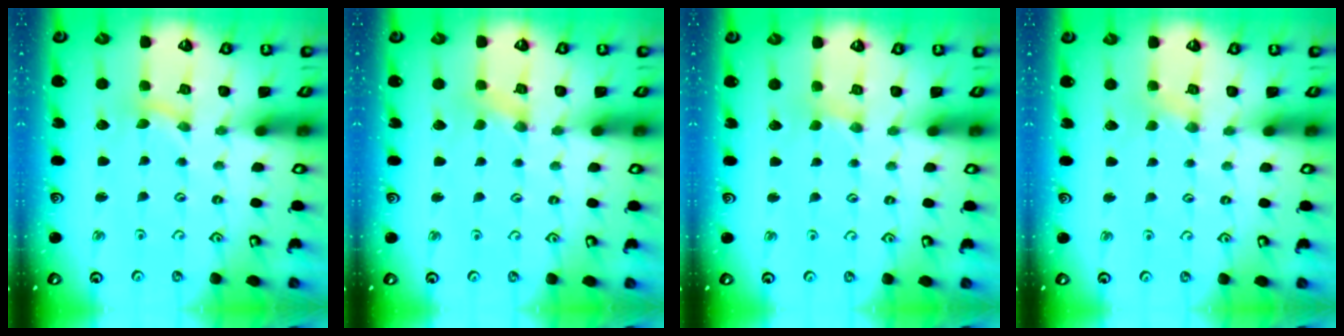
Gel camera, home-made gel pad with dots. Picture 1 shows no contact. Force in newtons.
{"total": 0.0}
{"total": 1.1, "press": 1.1, "slide": 0.2}
{"total": 0.9, "press": 0.8, "slide": 0.2}